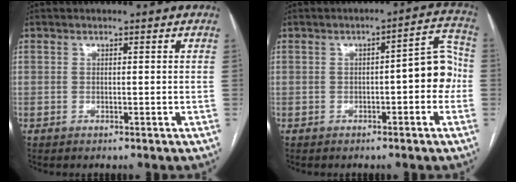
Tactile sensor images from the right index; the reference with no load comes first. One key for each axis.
{"total": 7.3, "fx": -1.1, "fy": 2.1, "fz": 6.9, "tx": -0.076, "ty": 0.037, "tz": -0.015}